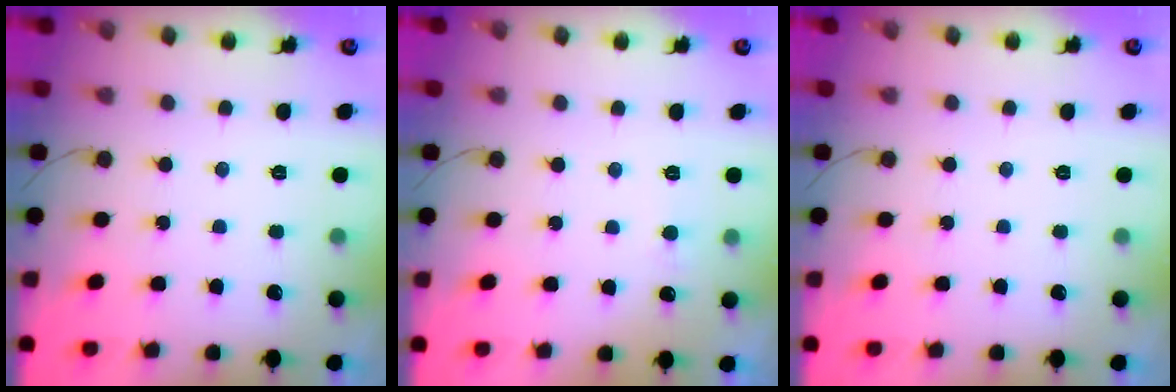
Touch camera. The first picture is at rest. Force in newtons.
{"total": 3.9, "press": 3.9, "slide": 0.5}
{"total": 0.0}